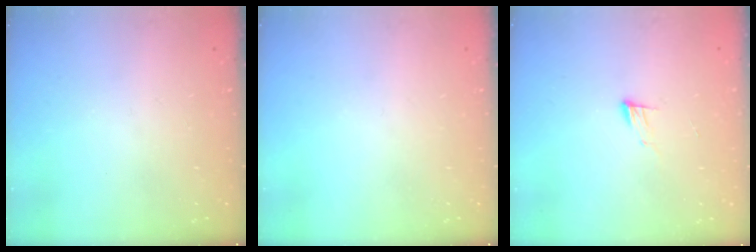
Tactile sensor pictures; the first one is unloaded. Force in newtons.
{"total": 0.0}
{"total": 6.3, "press": 6.2, "slide": 0.5}